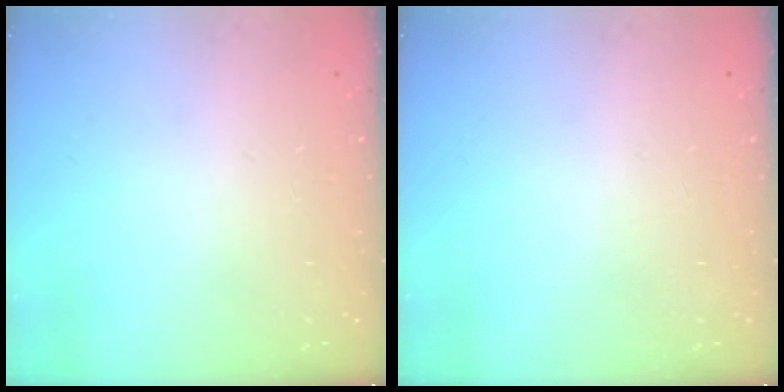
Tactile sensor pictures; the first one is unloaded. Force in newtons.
{"total": 0.0}